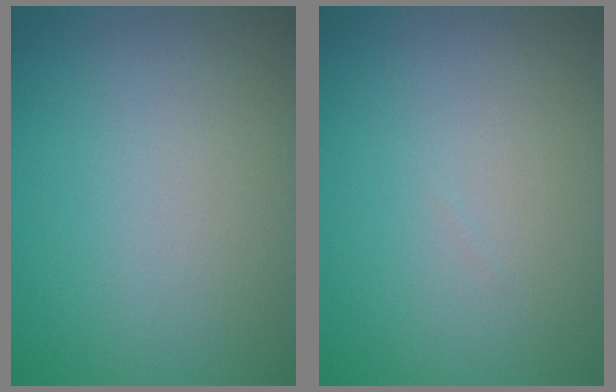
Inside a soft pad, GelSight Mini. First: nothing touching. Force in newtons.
{"total": 0.0}